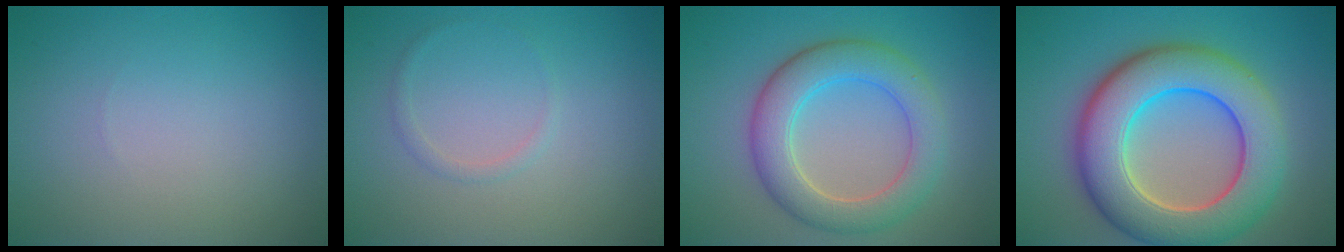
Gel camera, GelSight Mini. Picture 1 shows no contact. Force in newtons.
{"total": 0.8, "press": 0.8, "slide": 0.0}
{"total": 5.9, "press": 5.9, "slide": 0.4}
{"total": 11.1, "press": 11.1, "slide": 0.6}